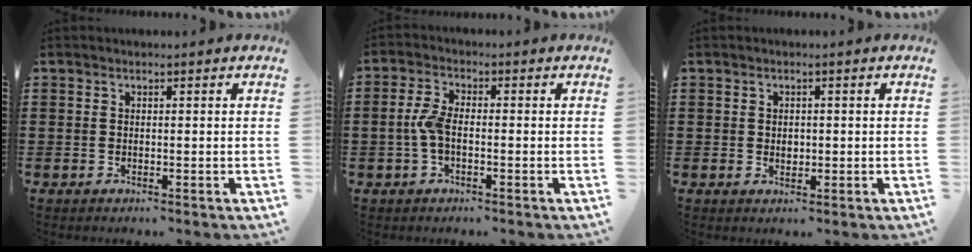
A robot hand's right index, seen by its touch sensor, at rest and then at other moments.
{"total": 4.1, "force": [-0.8, 1.8, 3.6], "torque": [-0.095, -0.004, -0.023]}
{"total": 1.2, "force": [0.2, 1.0, 0.7], "torque": [-0.015, 0.007, 0.002]}